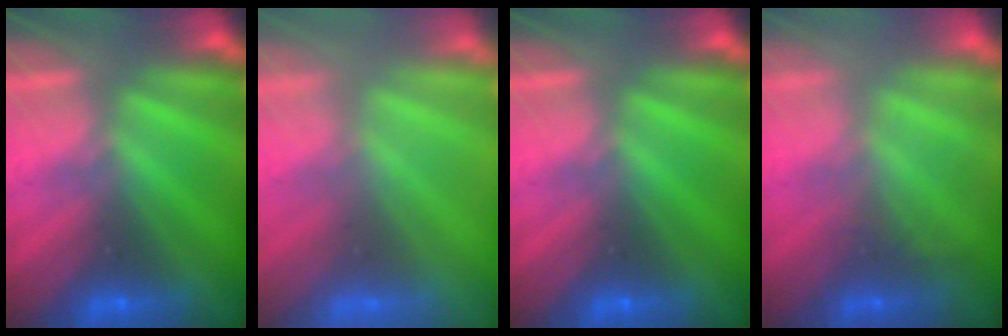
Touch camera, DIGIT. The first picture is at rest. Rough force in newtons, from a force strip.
{"total": 4.7}
{"total": 0.0}
{"total": 2.3}